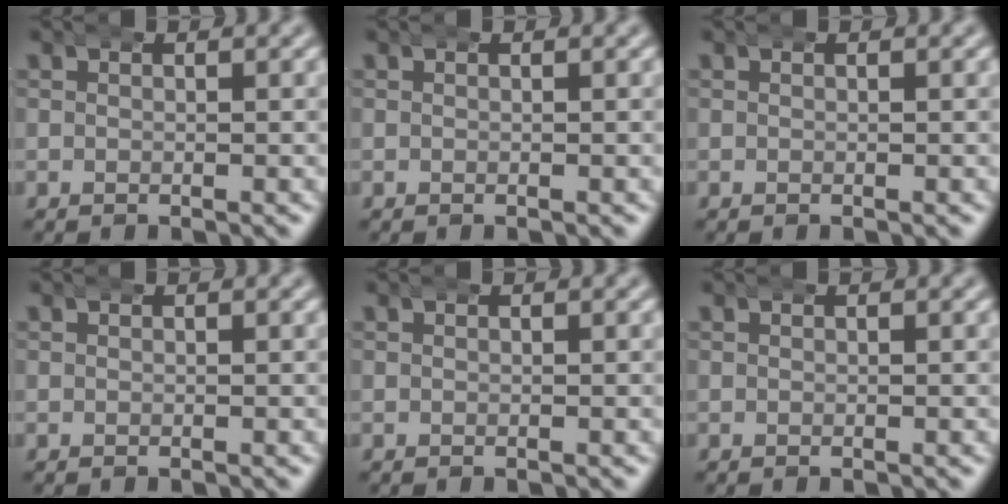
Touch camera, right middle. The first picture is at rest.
{"total": 0.0}
{"total": 0.0}
{"total": 0.0}
{"total": 0.0}
{"total": 0.0}